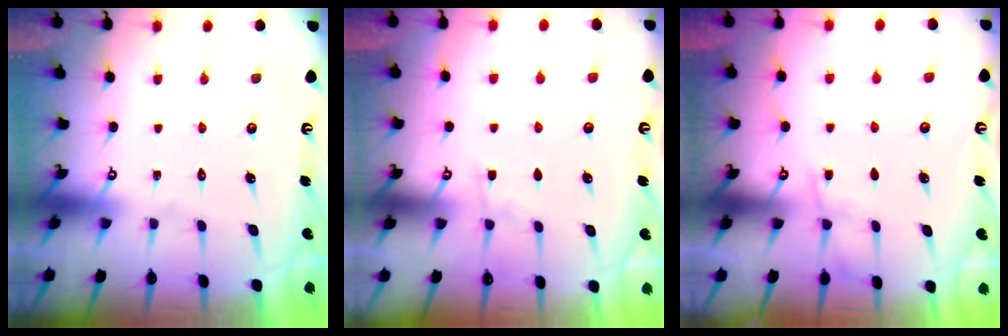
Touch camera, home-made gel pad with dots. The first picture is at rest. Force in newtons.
{"total": 3.2, "press": 3.2, "slide": 0.5}
{"total": 3.0, "press": 3.0, "slide": 0.5}